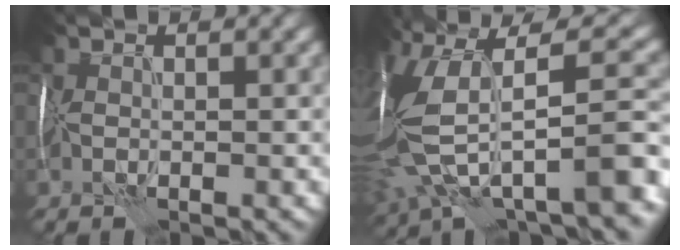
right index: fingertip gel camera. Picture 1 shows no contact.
{"total": 13.0, "force": [-1.3, 5.3, 11.8], "torque": [-0.243, 0.003, -0.006]}